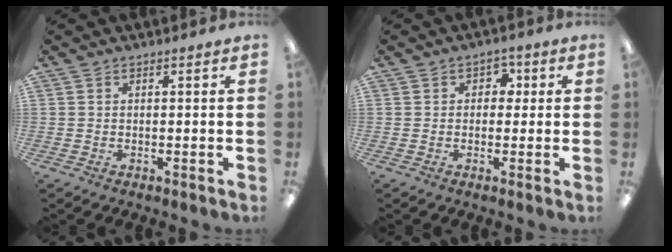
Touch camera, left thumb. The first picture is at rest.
{"total": 2.8, "force": [0.4, 2.4, 1.5], "torque": [-0.014, 0.004, 0.000]}